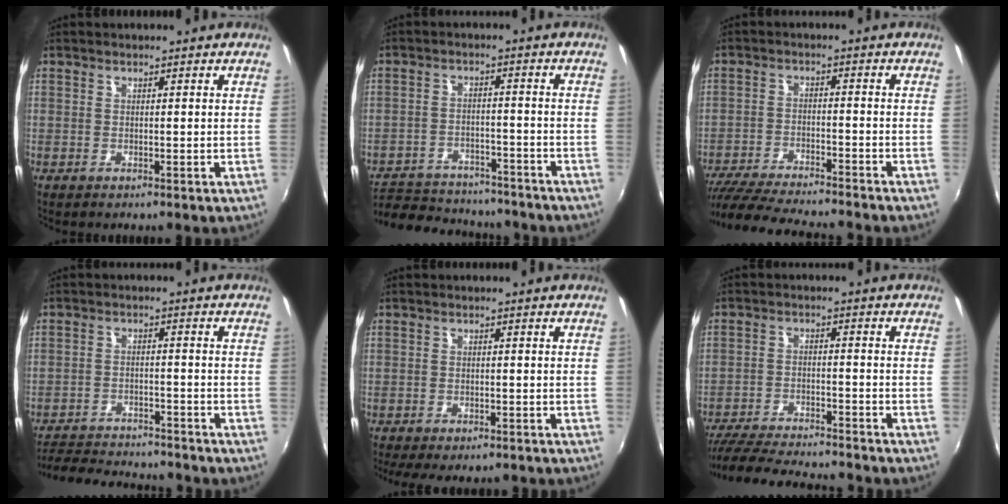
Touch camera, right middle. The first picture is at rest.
{"total": 20.8, "force": [-17.5, 7.5, 8.3], "torque": [-0.183, -0.004, -0.237]}
{"total": 17.0, "force": [-15.1, 1.5, 7.8], "torque": [-0.158, -0.028, -0.238]}
{"total": 15.8, "force": [-14.1, 3.7, 6.1], "torque": [-0.133, -0.009, -0.202]}
{"total": 6.9, "force": [-5.6, 2.0, 3.5], "torque": [-0.084, -0.023, -0.081]}
{"total": 18.3, "force": [-16.2, 2.5, 8.2], "torque": [-0.166, -0.026, -0.249]}